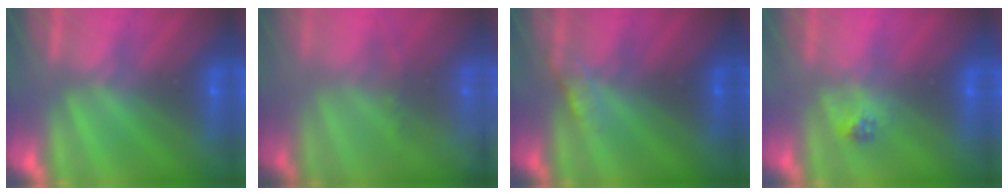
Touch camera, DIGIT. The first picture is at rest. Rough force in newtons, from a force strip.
{"total": 5.9}
{"total": 3.0}
{"total": 2.3}